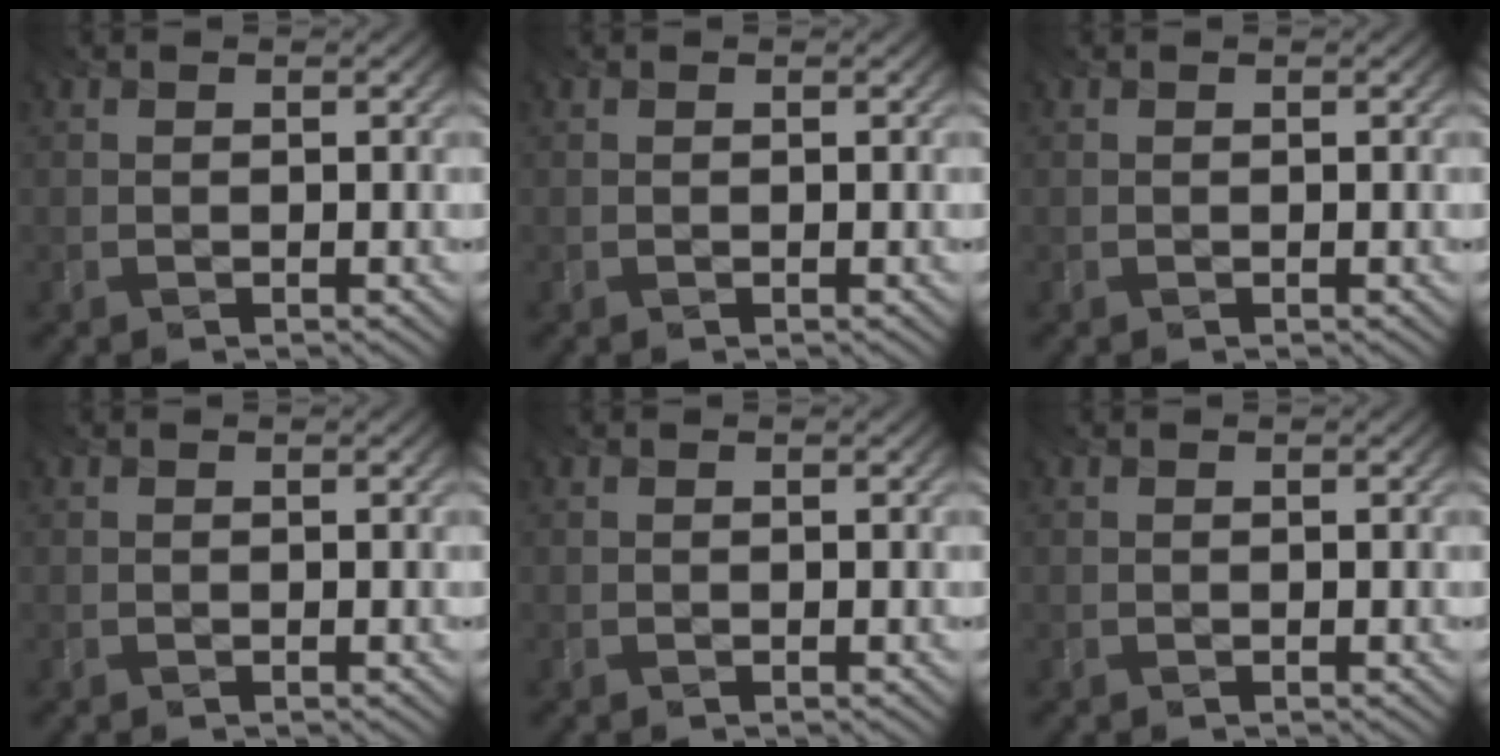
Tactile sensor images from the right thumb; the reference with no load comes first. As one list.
[{"total": 0.0}, {"total": 0.0}, {"total": 0.0}, {"total": 0.0}, {"total": 0.0}]